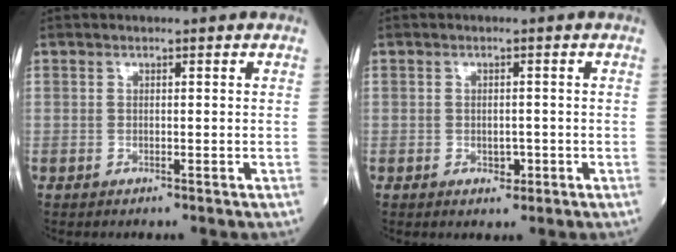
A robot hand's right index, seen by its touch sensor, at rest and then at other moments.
{"total": 2.1, "force": [-0.7, 1.3, 1.5], "torque": [-0.021, 0.001, -0.006]}